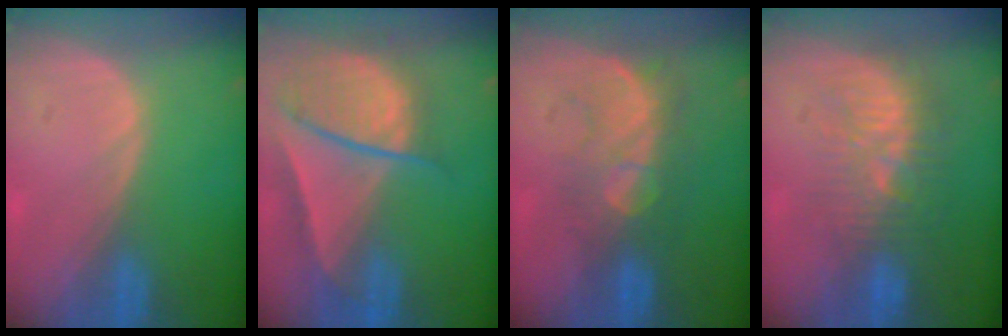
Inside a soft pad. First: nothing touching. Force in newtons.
{"total": 9.3, "press": 8.0, "slide": 4.7}
{"total": 8.3, "press": 7.7, "slide": 3.1}
{"total": 9.2, "press": 8.8, "slide": 2.5}